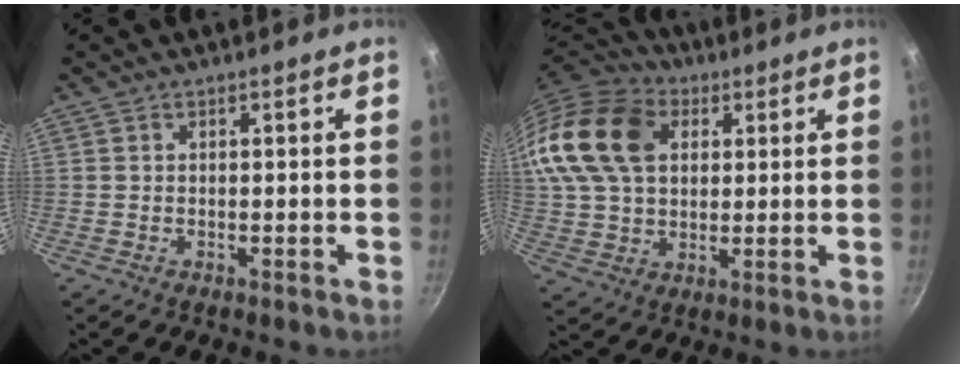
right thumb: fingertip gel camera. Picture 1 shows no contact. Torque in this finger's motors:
{"motor_torque": [1.56, 3.45, 0.91, -0.68, 0.24]}